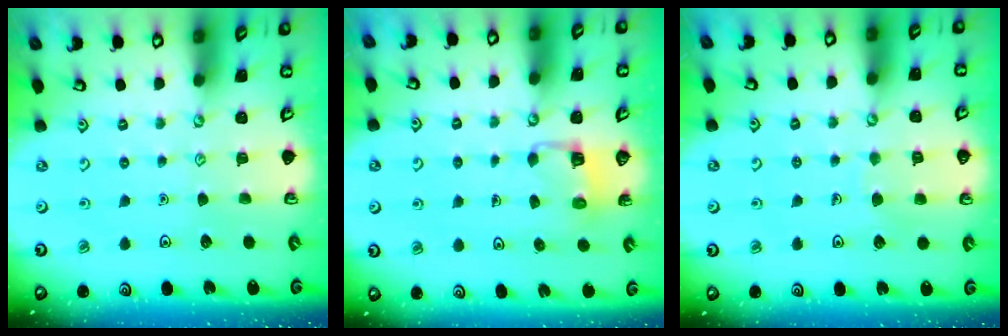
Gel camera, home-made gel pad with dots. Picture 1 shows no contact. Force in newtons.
{"total": 2.8, "press": 2.8, "slide": 0.2}
{"total": 4.6, "press": 4.6, "slide": 0.4}